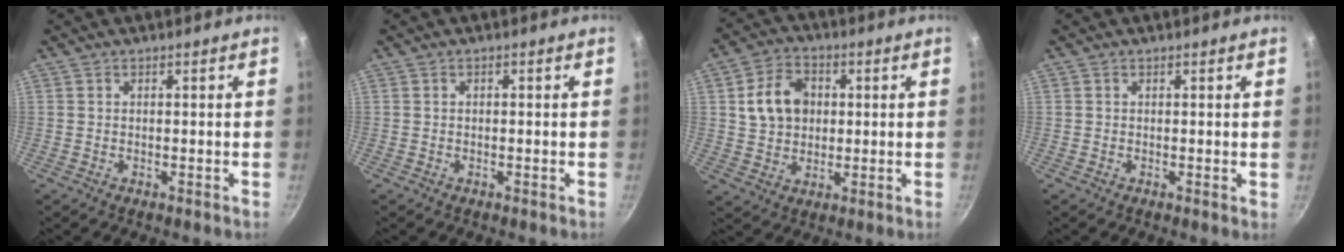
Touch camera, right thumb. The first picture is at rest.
{"total": 0.5, "force": [0.0, 0.3, 0.4], "torque": [-0.009, 0.005, 0.000]}
{"total": 9.9, "force": [1.8, 7.8, 5.8], "torque": [-0.080, 0.011, 0.027]}
{"total": 0.6, "force": [0.2, 0.2, 0.5], "torque": [-0.008, -0.001, 0.000]}